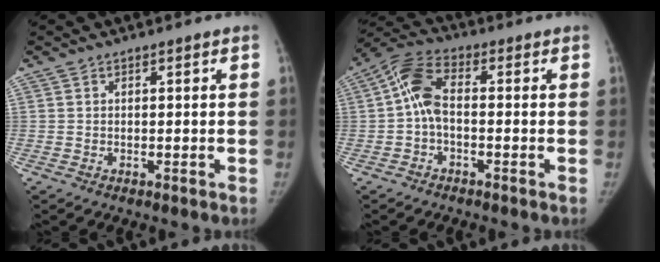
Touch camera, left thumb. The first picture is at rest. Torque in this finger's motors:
{"motor_torque": [-0.35, 0.78, -0.20, 0.03, 0.09]}